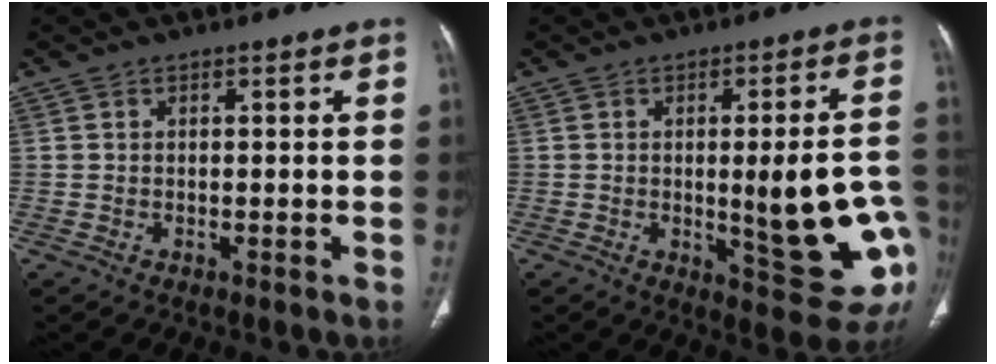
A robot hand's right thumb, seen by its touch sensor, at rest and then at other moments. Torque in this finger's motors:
{"motor_torque": [2.09, 1.78, 1.45, 0.09, 0.30]}